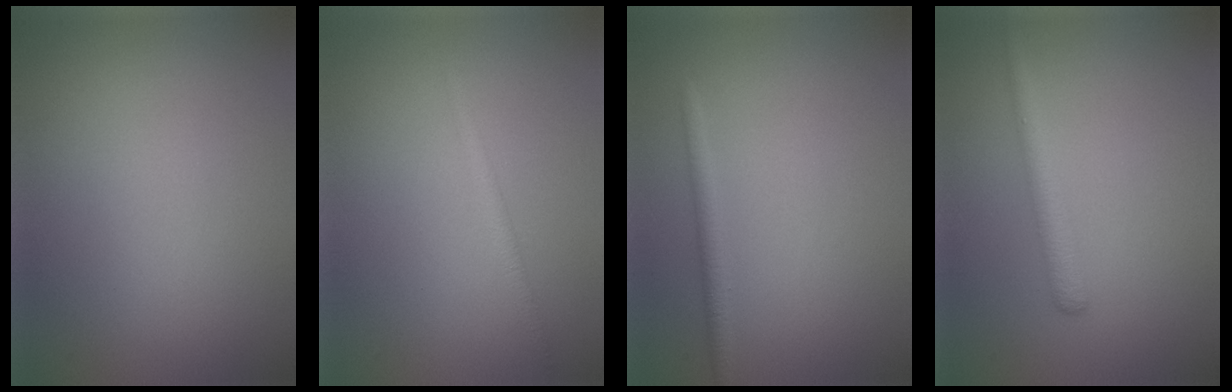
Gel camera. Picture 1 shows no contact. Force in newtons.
{"total": 1.2, "press": 1.2, "slide": 0.0}
{"total": 1.5, "press": 1.5, "slide": 0.1}
{"total": 2.0, "press": 2.0, "slide": 0.1}